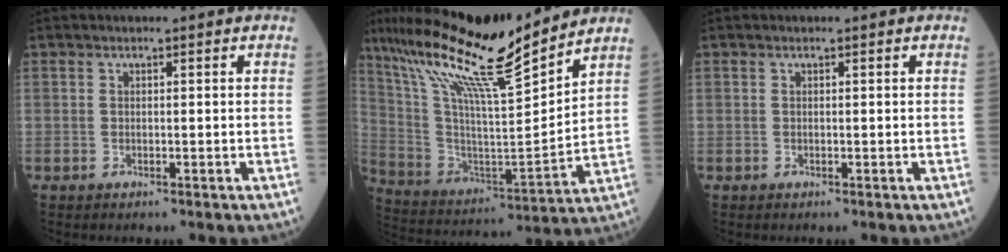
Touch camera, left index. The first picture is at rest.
{"total": 21.6, "force": [17.1, 0.9, 13.1], "torque": [-0.240, 0.003, 0.307]}
{"total": 0.0}